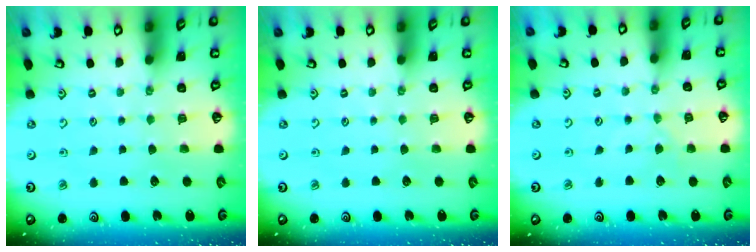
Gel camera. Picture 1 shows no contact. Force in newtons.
{"total": 0.0}
{"total": 0.0}